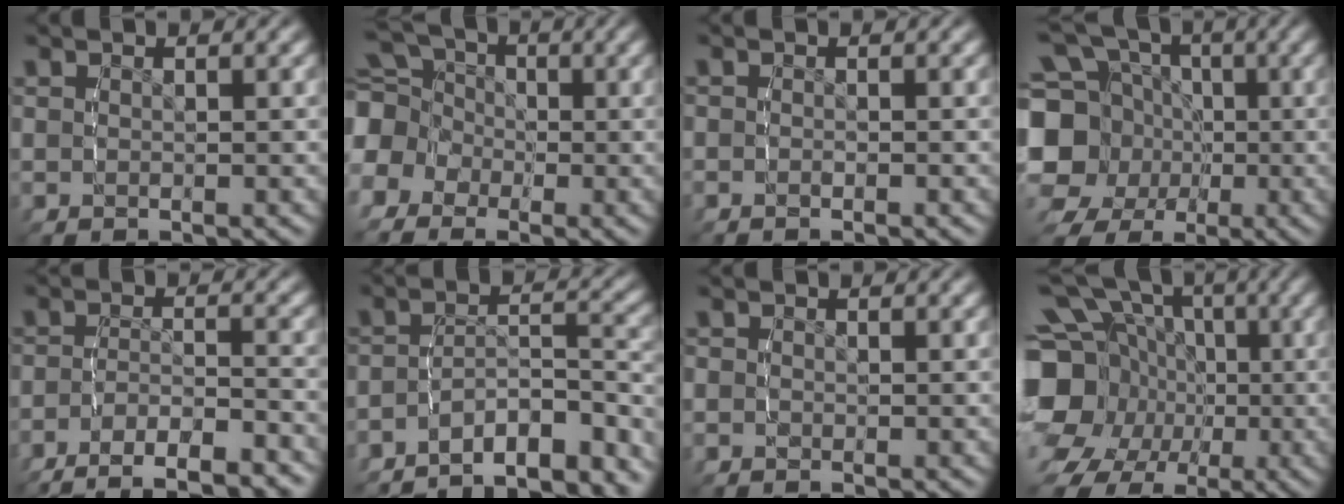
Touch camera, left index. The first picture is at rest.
{"total": 10.3, "force": [-0.1, 9.3, 4.5], "torque": [-0.104, -0.015, -0.017]}
{"total": 0.6, "force": [-0.4, 0.4, 0.1], "torque": [-0.005, -0.001, -0.010]}
{"total": 11.9, "force": [-0.4, 10.6, 5.2], "torque": [-0.121, -0.042, -0.009]}
{"total": 8.5, "force": [-7.6, 2.6, 2.9], "torque": [-0.046, -0.023, -0.116]}
{"total": 11.5, "force": [-10.3, 3.9, 3.2], "torque": [-0.037, -0.031, -0.156]}
{"total": 1.3, "force": [-0.3, 1.3, 0.1], "torque": [-0.008, -0.004, -0.008]}
{"total": 14.2, "force": [-0.1, 12.3, 7.1], "torque": [-0.127, -0.025, -0.014]}